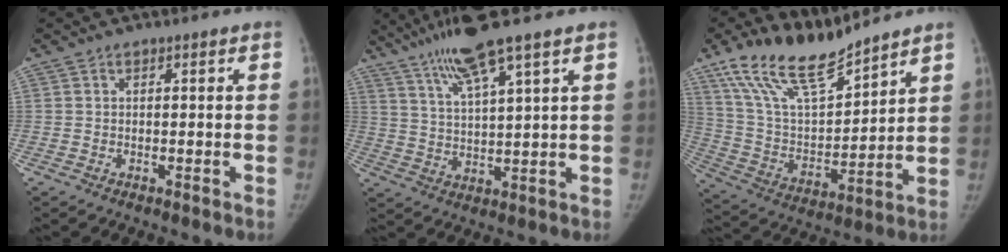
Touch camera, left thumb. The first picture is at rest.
{"total": 11.4, "force": [7.8, 0.1, 8.3], "torque": [-0.160, -0.022, 0.149]}
{"total": 16.5, "force": [13.4, 4.7, 8.5], "torque": [-0.134, -0.065, 0.260]}